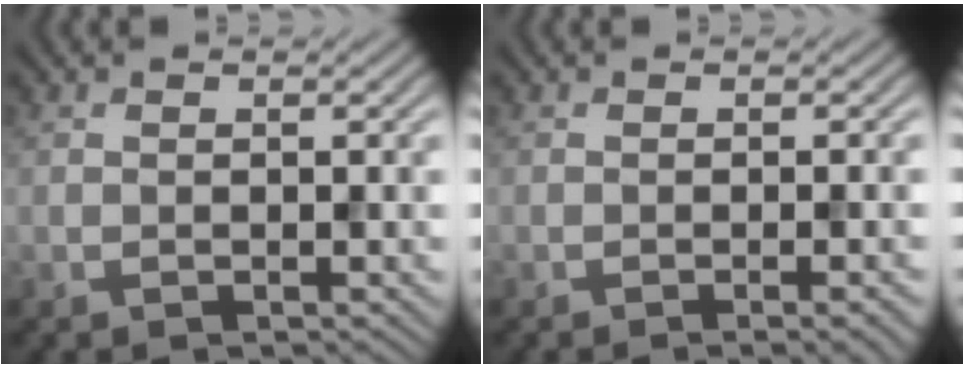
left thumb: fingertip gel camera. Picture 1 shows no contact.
{"total": 2.2, "force": [-0.8, 0.5, 2.0], "torque": [-0.022, 0.003, -0.016]}